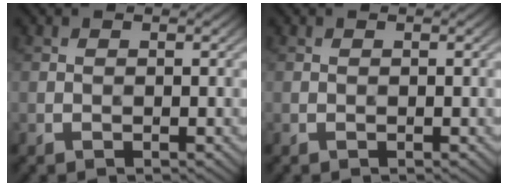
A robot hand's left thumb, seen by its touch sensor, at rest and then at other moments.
{"total": 0.0}